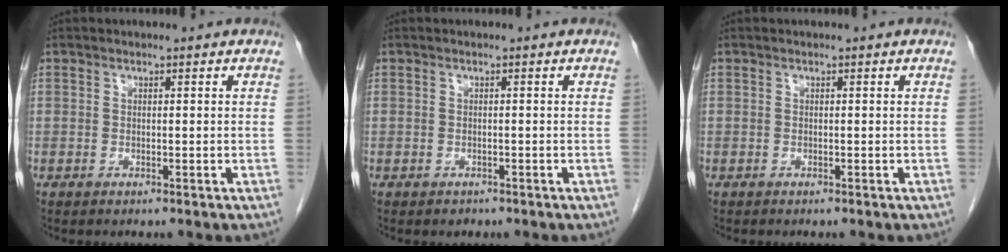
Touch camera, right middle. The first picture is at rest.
{"total": 0.8, "force": [-0.6, 0.6, 0.1], "torque": [-0.006, 0.001, -0.007]}
{"total": 0.0}